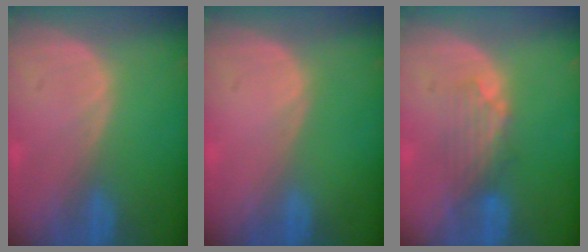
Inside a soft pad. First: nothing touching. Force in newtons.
{"total": 0.0}
{"total": 4.0, "press": 3.6, "slide": 1.5}